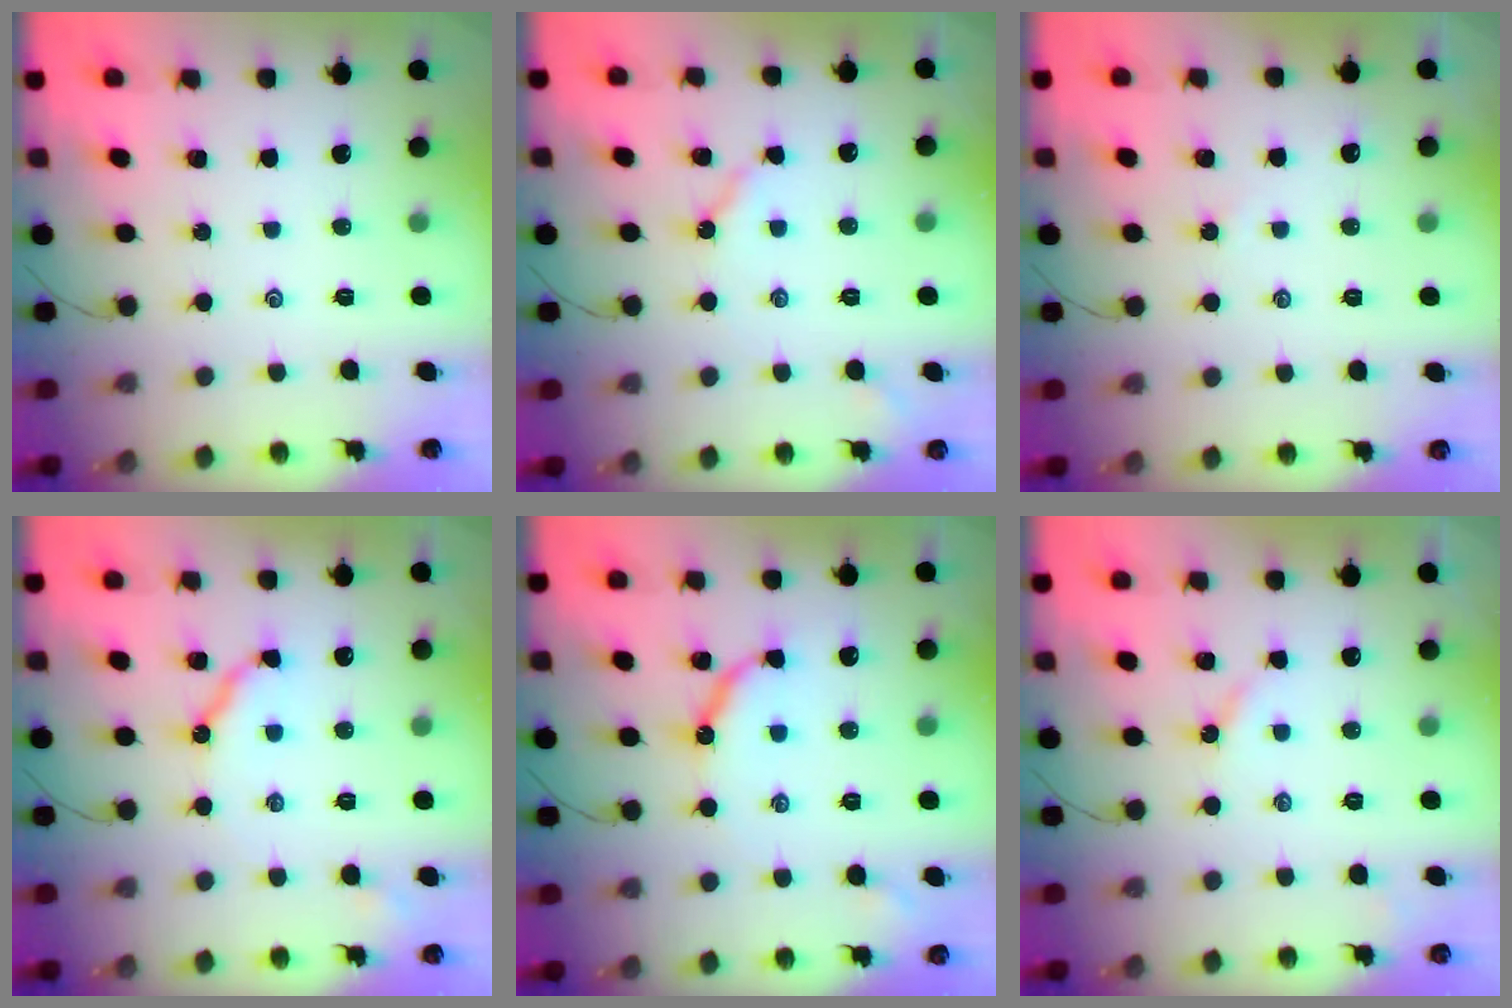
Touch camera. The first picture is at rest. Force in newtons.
{"total": 3.6, "press": 3.6, "slide": 0.3}
{"total": 2.2, "press": 2.2, "slide": 0.5}
{"total": 9.7, "press": 9.6, "slide": 1.0}
{"total": 9.4, "press": 9.4, "slide": 0.8}
{"total": 2.4, "press": 2.4, "slide": 0.3}